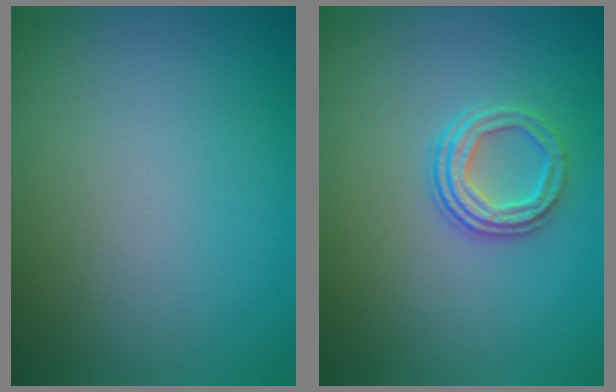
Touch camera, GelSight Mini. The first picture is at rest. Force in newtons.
{"total": 3.0, "press": 2.4, "slide": 1.7}